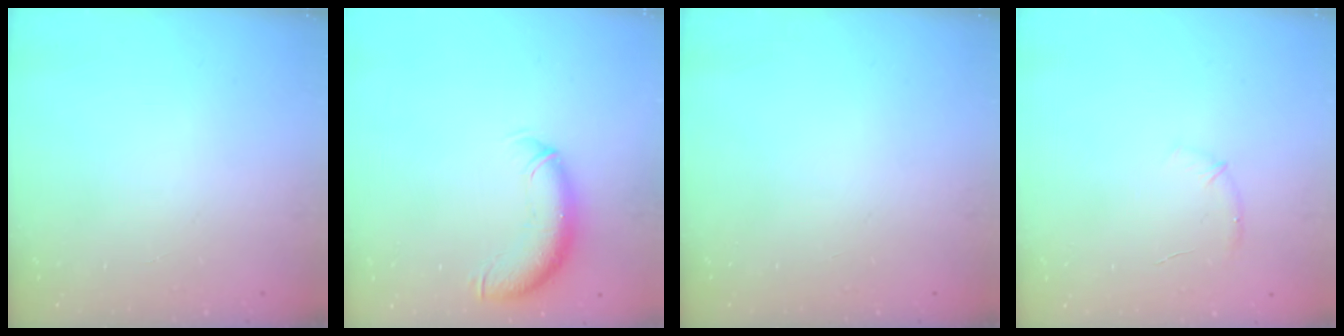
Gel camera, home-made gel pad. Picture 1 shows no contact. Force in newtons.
{"total": 10.9, "press": 10.6, "slide": 2.3}
{"total": 0.0}
{"total": 6.8, "press": 6.6, "slide": 1.8}